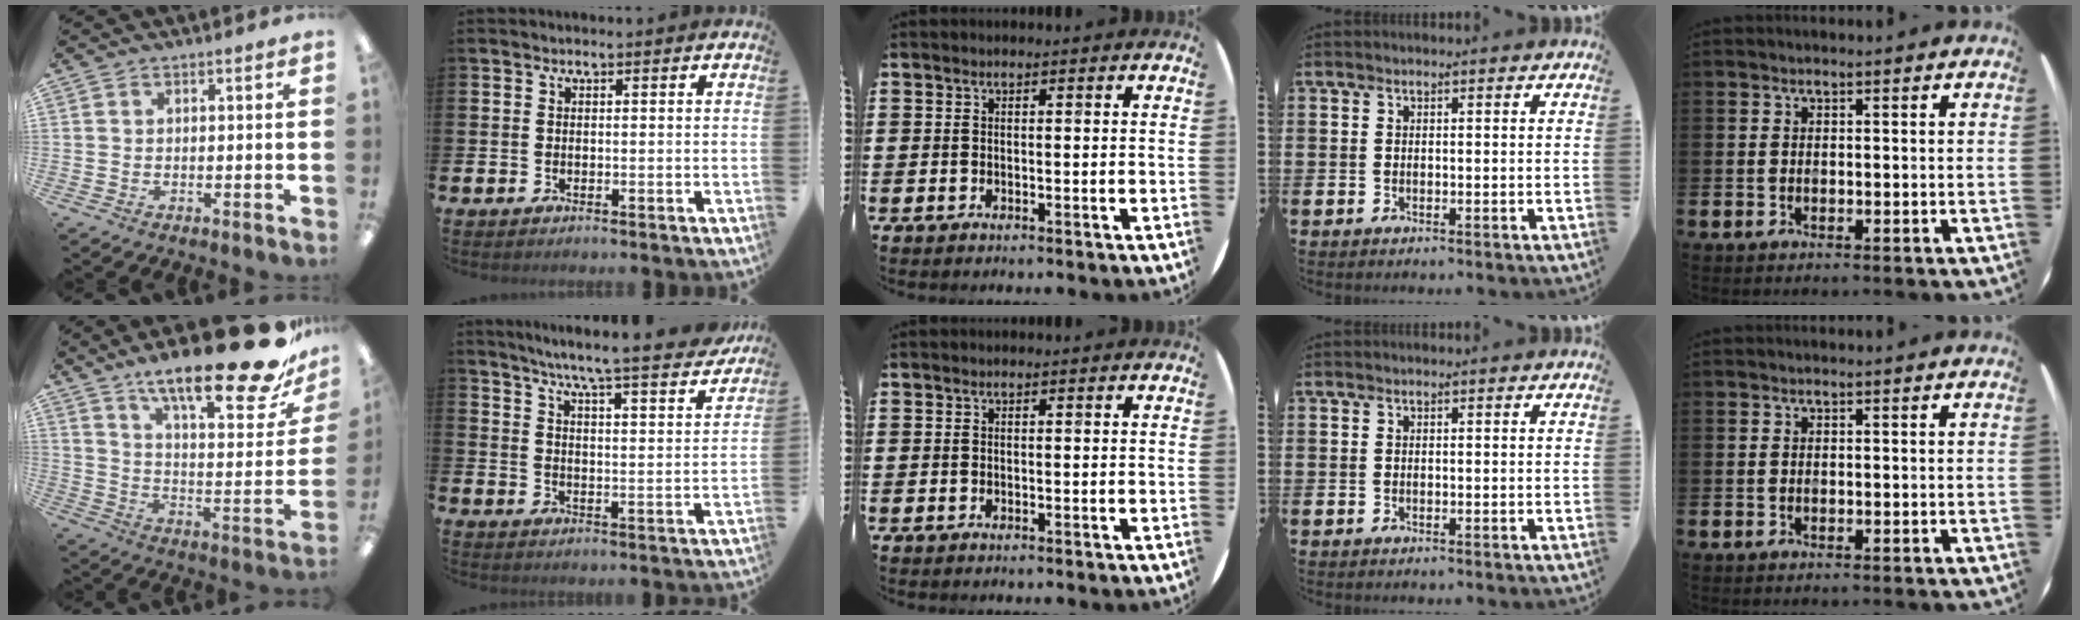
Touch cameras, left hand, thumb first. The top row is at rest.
{"thumb": {"total": 24.4, "force": [17.7, 5.8, 15.7], "torque": [-0.236, -0.123, 0.283]}, "index": {"total": 7.3, "force": [6.8, -0.3, 2.7], "torque": [-0.067, -0.052, 0.114]}}